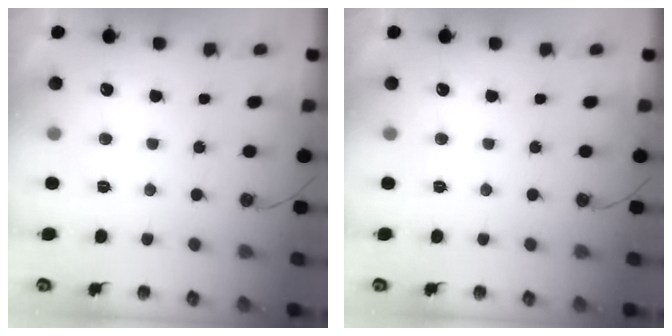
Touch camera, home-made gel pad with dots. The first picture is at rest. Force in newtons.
{"total": 0.0}